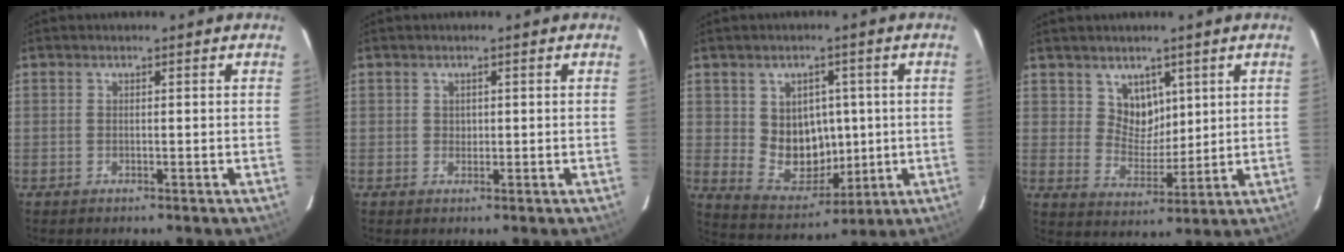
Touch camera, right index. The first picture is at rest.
{"total": 1.0, "force": [0.2, 1.0, 0.1], "torque": [0.003, 0.003, 0.004]}
{"total": 10.2, "force": [0.8, 8.7, 5.2], "torque": [-0.097, -0.005, 0.039]}
{"total": 6.2, "force": [3.3, 4.9, 2.0], "torque": [-0.026, -0.001, 0.067]}